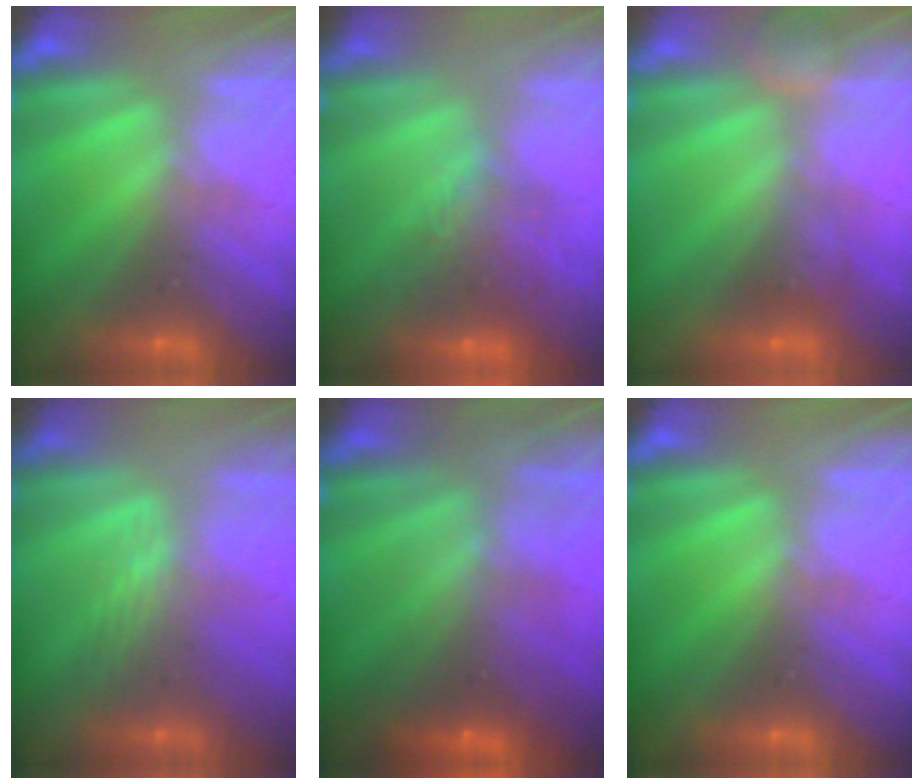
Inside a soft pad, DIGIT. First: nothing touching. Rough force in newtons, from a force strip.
{"total": 6.9}
{"total": 2.4}
{"total": 2.4}
{"total": 8.7}
{"total": 0.0}